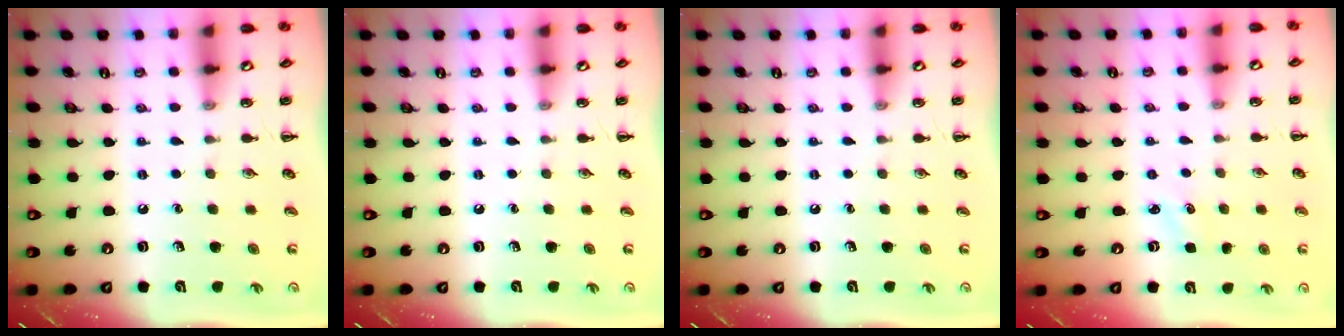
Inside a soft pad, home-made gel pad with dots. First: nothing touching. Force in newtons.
{"total": 0.0}
{"total": 0.0}
{"total": 2.0, "press": 1.9, "slide": 0.6}